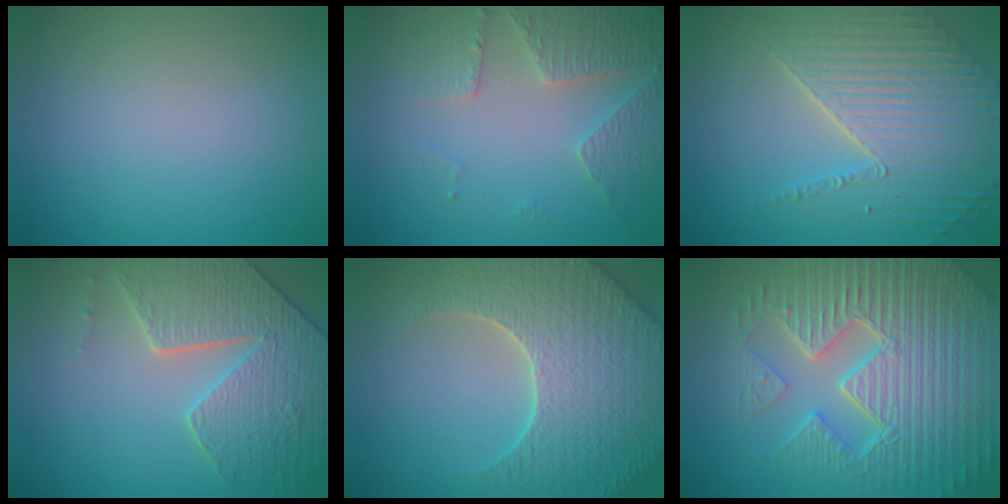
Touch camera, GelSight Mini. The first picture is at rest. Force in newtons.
{"total": 3.7, "press": 3.5, "slide": 1.2}
{"total": 5.2, "press": 4.8, "slide": 2.1}
{"total": 6.3, "press": 5.6, "slide": 3.1}
{"total": 7.5, "press": 7.2, "slide": 2.1}
{"total": 9.8, "press": 6.9, "slide": 7.0}